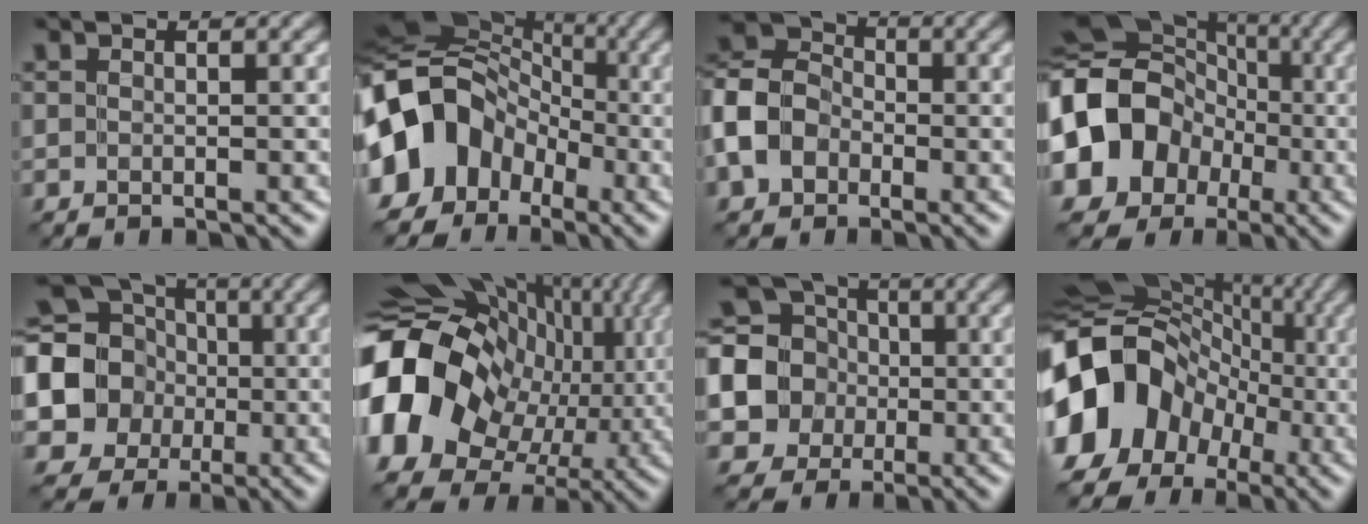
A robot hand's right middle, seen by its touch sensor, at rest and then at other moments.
{"total": 12.7, "force": [-4.0, 10.1, 6.6], "torque": [-0.130, -0.006, -0.096]}
{"total": 7.2, "force": [-2.6, 5.4, 3.9], "torque": [-0.091, 0.003, -0.069]}
{"total": 13.9, "force": [-2.7, 12.0, 6.3], "torque": [-0.122, -0.011, -0.091]}
{"total": 12.9, "force": [-0.5, 11.6, 5.5], "torque": [-0.139, -0.002, -0.041]}
{"total": 20.2, "force": [0.6, 16.1, 12.2], "torque": [-0.247, -0.008, 0.001]}
{"total": 8.8, "force": [-0.9, 7.9, 3.7], "torque": [-0.085, -0.003, -0.045]}
{"total": 17.7, "force": [-3.5, 14.9, 8.9], "torque": [-0.164, 0.000, -0.095]}